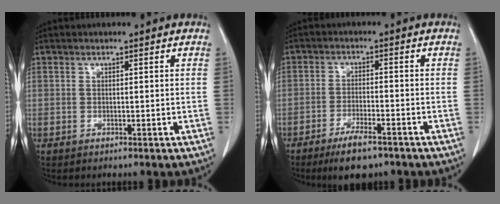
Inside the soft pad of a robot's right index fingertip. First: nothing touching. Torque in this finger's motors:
{"motor_torque": [0.47, -0.43, 0.31, 0.07]}